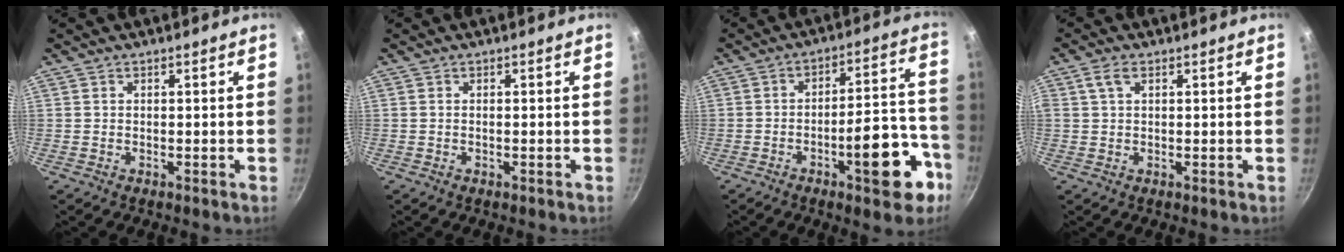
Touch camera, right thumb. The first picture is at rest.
{"total": 0.0}
{"total": 14.4, "force": [-6.7, 5.1, 11.7], "torque": [-0.128, 0.058, -0.089]}
{"total": 2.7, "force": [1.0, 1.4, 2.0], "torque": [-0.040, 0.005, 0.019]}